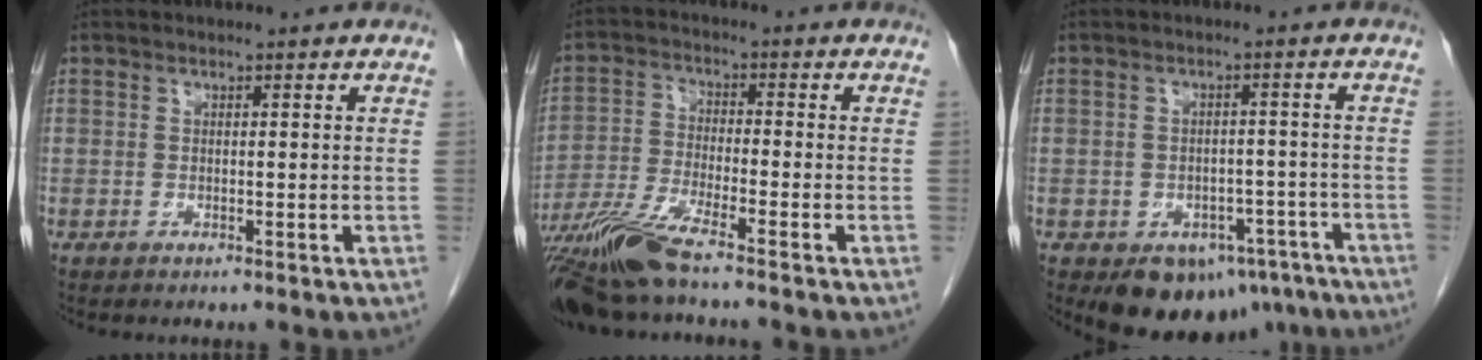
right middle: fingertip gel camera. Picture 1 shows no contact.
{"total": 9.3, "force": [-7.2, -0.1, 5.8], "torque": [-0.119, -0.028, -0.140]}
{"total": 10.5, "force": [-7.1, 6.4, 4.4], "torque": [-0.038, 0.013, -0.093]}